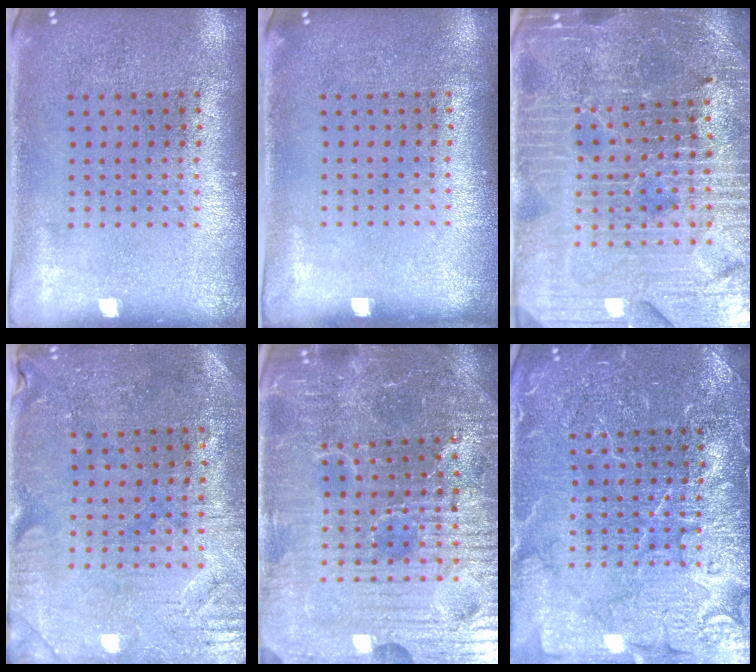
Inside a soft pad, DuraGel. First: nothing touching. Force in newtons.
{"total": 0.0}
{"total": 5.0, "press": 4.7, "slide": 1.7}
{"total": 0.8, "press": 0.6, "slide": 0.5}
{"total": 5.8, "press": 5.5, "slide": 1.8}
{"total": 7.1, "press": 7.0, "slide": 1.0}